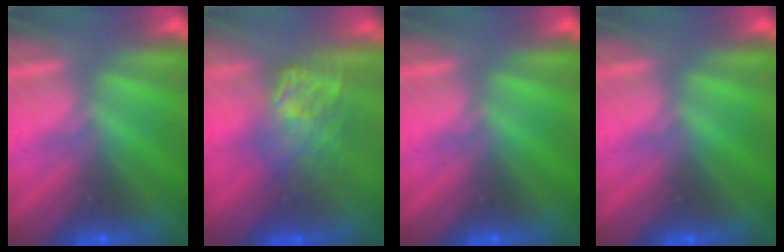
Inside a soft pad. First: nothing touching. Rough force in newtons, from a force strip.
{"total": 7.9}
{"total": 0.0}
{"total": 0.0}